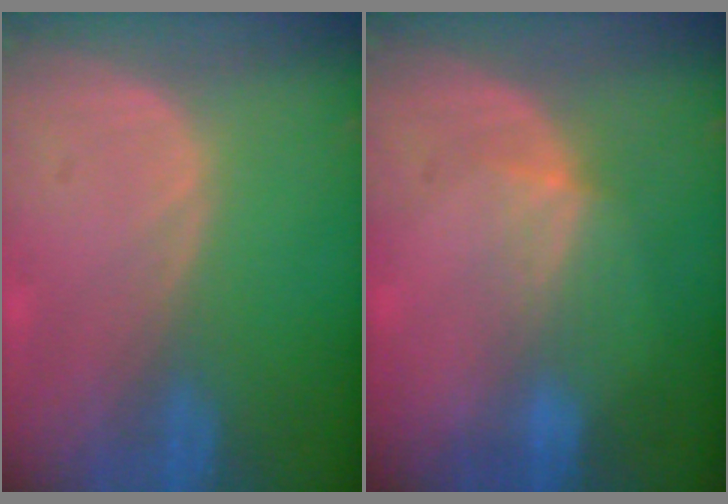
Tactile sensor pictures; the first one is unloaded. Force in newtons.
{"total": 3.0, "press": 2.8, "slide": 1.1}